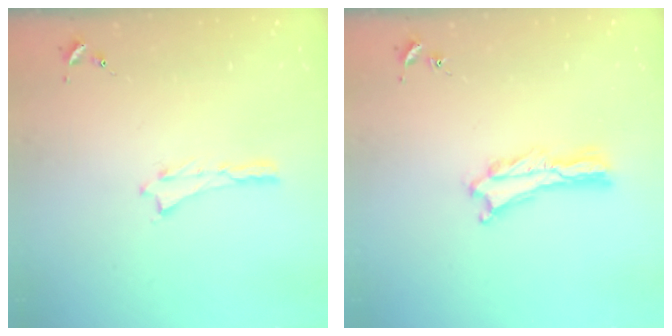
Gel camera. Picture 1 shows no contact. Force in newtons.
{"total": 1.2, "press": 1.1, "slide": 0.3}